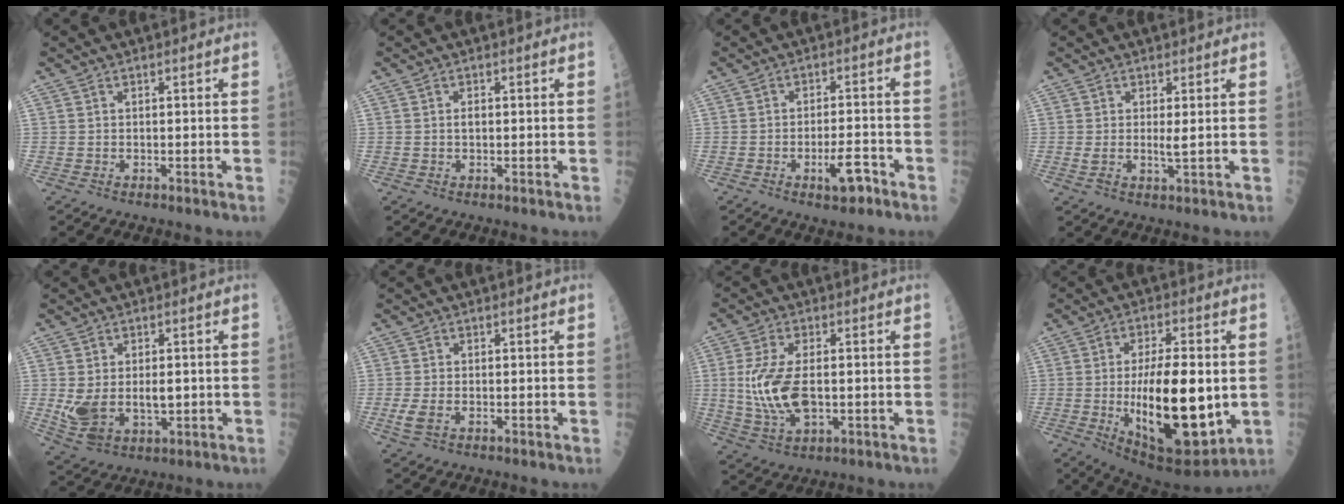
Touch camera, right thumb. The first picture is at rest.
{"total": 1.0, "force": [0.0, 0.6, 0.8], "torque": [-0.013, 0.001, 0.000]}
{"total": 5.5, "force": [-2.8, 1.9, 4.4], "torque": [-0.060, 0.019, -0.042]}
{"total": 2.4, "force": [0.5, 0.3, 2.3], "torque": [-0.048, -0.008, 0.012]}
{"total": 10.1, "force": [-0.6, 6.3, 7.8], "torque": [-0.134, -0.006, 0.007]}
{"total": 3.0, "force": [-0.8, 1.6, 2.4], "torque": [-0.058, -0.002, -0.018]}
{"total": 11.5, "force": [-0.2, 5.7, 10.0], "torque": [-0.206, -0.005, 0.003]}
{"total": 22.8, "force": [-2.3, 9.1, 20.8], "torque": [-0.331, -0.020, -0.017]}